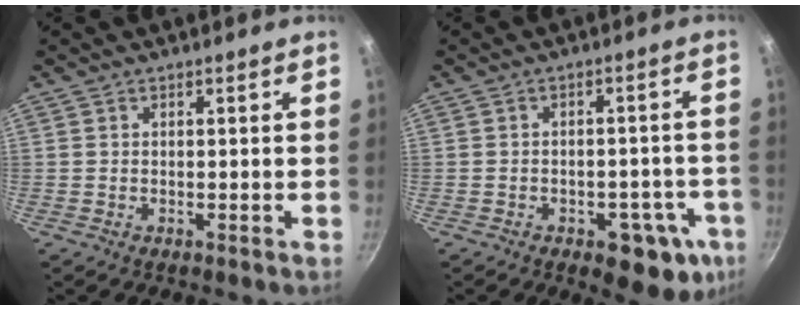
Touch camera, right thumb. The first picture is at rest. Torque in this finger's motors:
{"motor_torque": [0.96, 0.65, -0.04, -0.06, 0.13]}